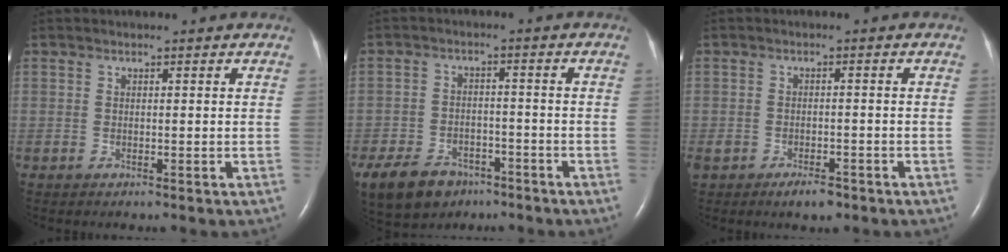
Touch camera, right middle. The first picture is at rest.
{"total": 12.2, "force": [-8.0, 7.6, 5.2], "torque": [-0.127, -0.005, -0.128]}
{"total": 4.4, "force": [-3.1, 2.2, 2.3], "torque": [-0.044, -0.002, -0.046]}